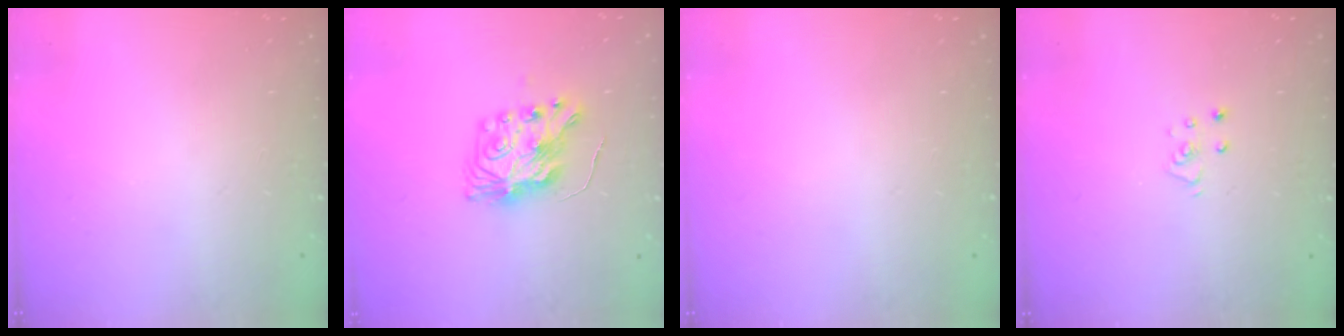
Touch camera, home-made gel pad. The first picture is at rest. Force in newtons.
{"total": 8.5, "press": 8.4, "slide": 0.4}
{"total": 0.0}
{"total": 3.6, "press": 3.6, "slide": 0.2}